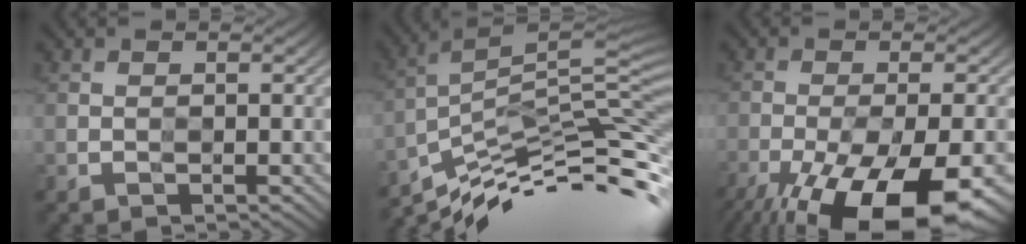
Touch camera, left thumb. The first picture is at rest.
{"total": 12.8, "force": [-7.8, 2.7, 9.8], "torque": [-0.197, 0.014, -0.133]}
{"total": 18.2, "force": [-11.6, 6.5, 12.4], "torque": [-0.223, -0.059, -0.164]}